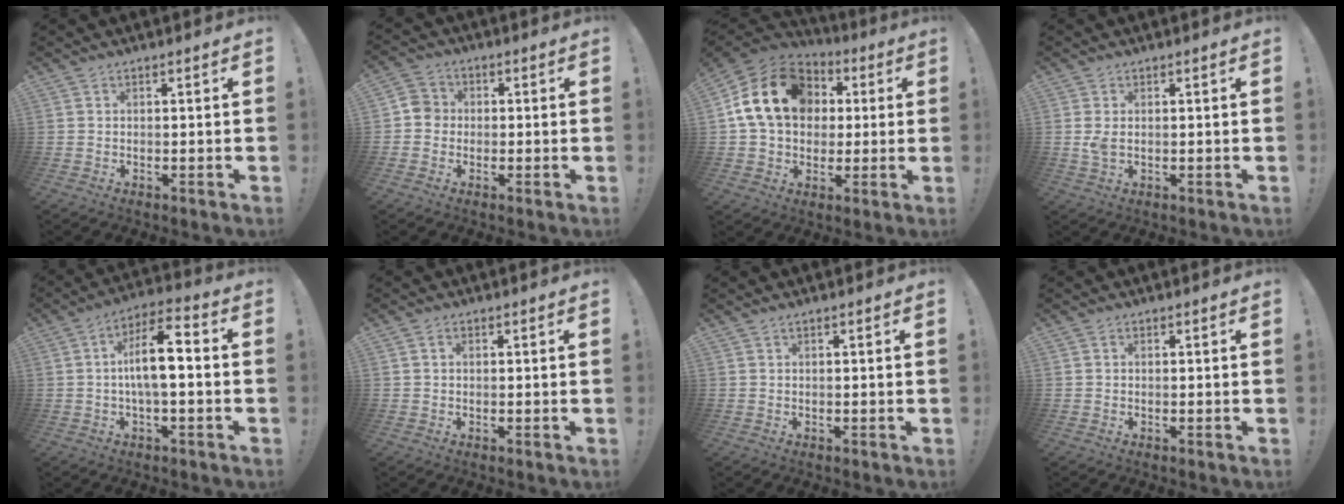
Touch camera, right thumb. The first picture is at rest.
{"total": 4.8, "force": [-1.0, 4.5, 1.4], "torque": [-0.013, 0.018, -0.018]}
{"total": 19.6, "force": [4.5, 14.8, 12.1], "torque": [-0.207, 0.002, 0.087]}
{"total": 2.2, "force": [0.0, 1.5, 1.6], "torque": [-0.027, 0.004, 0.001]}
{"total": 11.5, "force": [-0.2, 3.8, 10.8], "torque": [-0.183, 0.008, -0.006]}
{"total": 0.9, "force": [0.3, 0.6, 0.6], "torque": [-0.012, 0.002, 0.005]}
{"total": 0.6, "force": [0.5, -0.1, 0.2], "torque": [-0.004, 0.001, 0.009]}
{"total": 0.0}